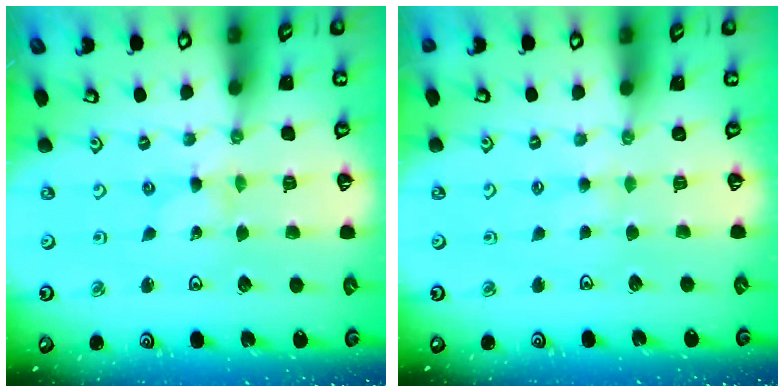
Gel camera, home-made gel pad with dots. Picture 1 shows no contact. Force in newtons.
{"total": 2.0, "press": 2.0, "slide": 0.4}